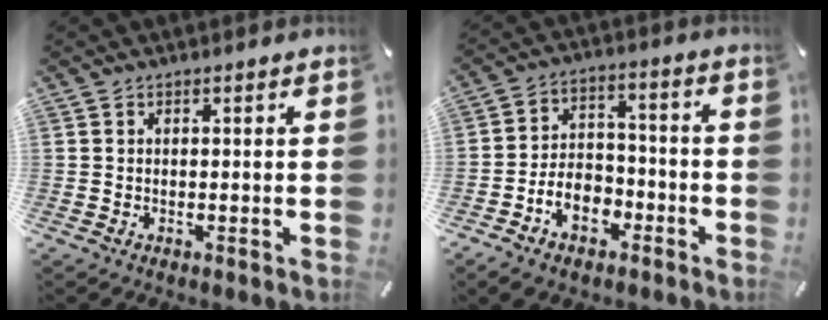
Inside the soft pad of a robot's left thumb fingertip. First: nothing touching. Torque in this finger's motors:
{"motor_torque": [0.14, 2.22, 0.65, 0.51, 0.13]}